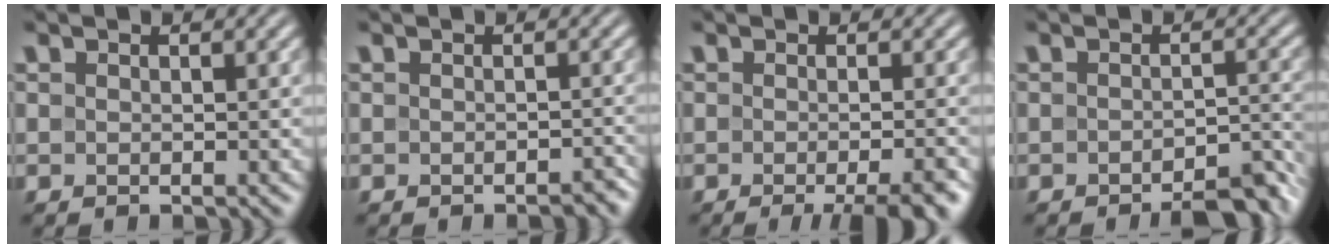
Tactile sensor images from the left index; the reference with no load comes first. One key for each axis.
{"total": 1.2, "fx": -0.9, "fy": 0.4, "fz": 0.6, "tx": -0.010, "ty": 0.000, "tz": -0.009}
{"total": 4.9, "fx": -2.5, "fy": 1.1, "fz": 4.0, "tx": -0.038, "ty": -0.003, "tz": -0.032}
{"total": 4.0, "fx": -3.2, "fy": 1.1, "fz": 2.2, "tx": -0.023, "ty": 0.007, "tz": -0.040}